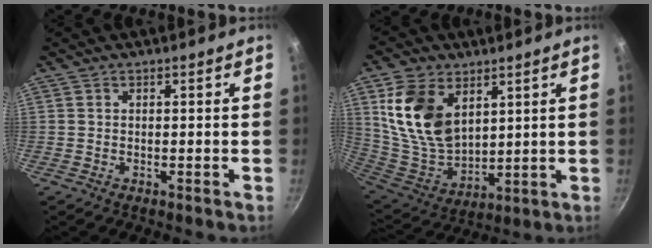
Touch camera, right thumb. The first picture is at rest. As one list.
[{"total": 16.5, "force": [6.4, 10.6, 10.9], "torque": [-0.193, -0.040, 0.139]}]